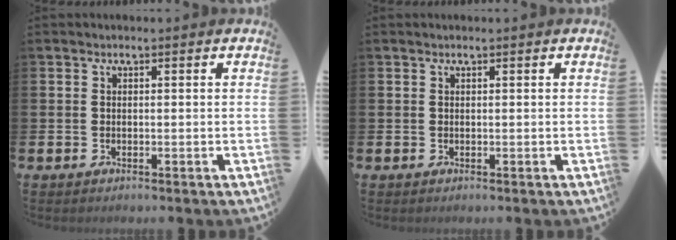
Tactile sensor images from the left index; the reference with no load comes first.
{"total": 0.0}